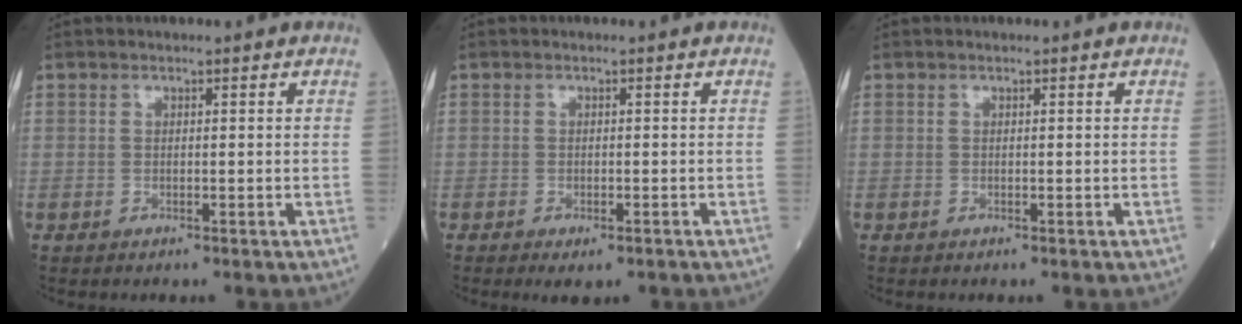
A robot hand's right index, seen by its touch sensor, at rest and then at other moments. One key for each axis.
{"total": 2.1, "fx": -1.4, "fy": 0.8, "fz": 1.5, "tx": -0.019, "ty": -0.003, "tz": -0.012}
{"total": 0.0}